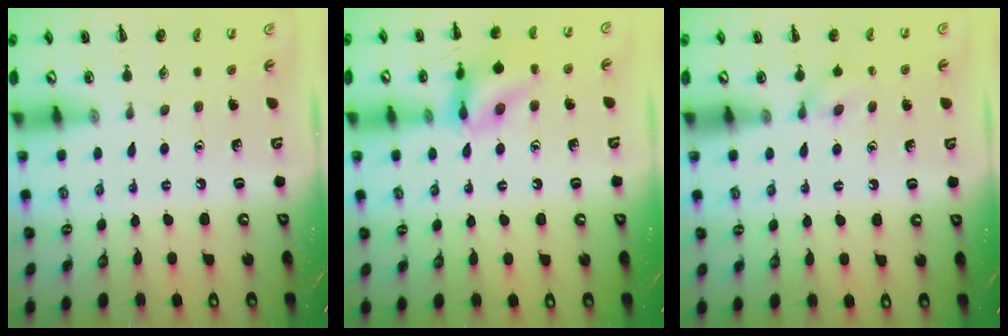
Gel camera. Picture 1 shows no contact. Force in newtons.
{"total": 14.2, "press": 14.1, "slide": 1.4}
{"total": 6.4, "press": 6.1, "slide": 1.9}